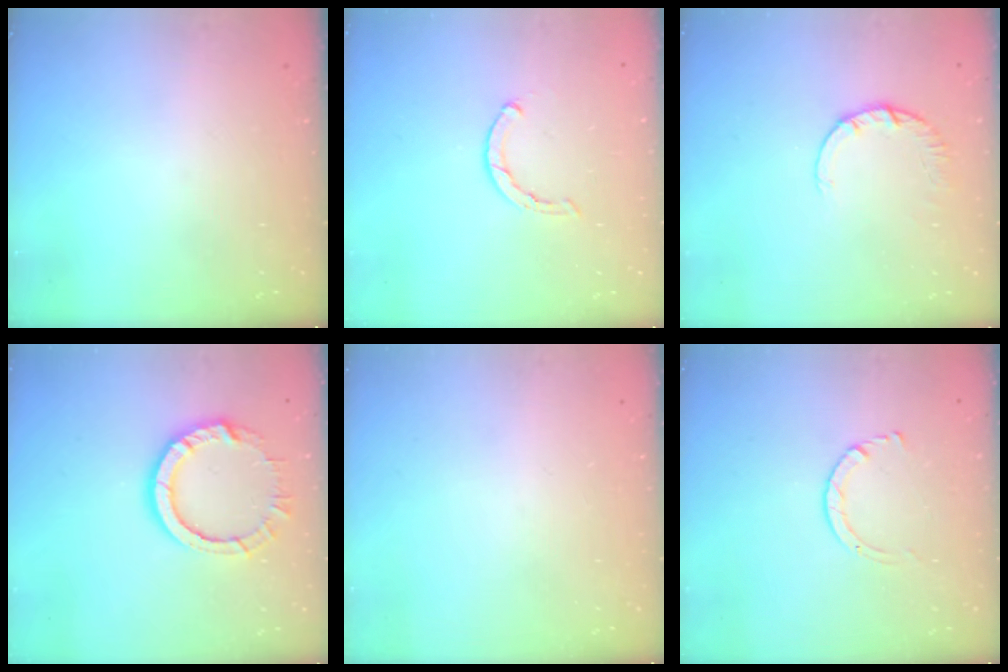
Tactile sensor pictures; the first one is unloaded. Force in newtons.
{"total": 0.5, "press": 0.5, "slide": 0.2}
{"total": 2.4, "press": 2.4, "slide": 0.2}
{"total": 9.8, "press": 9.8, "slide": 0.4}
{"total": 0.0}
{"total": 2.9, "press": 2.9, "slide": 0.2}